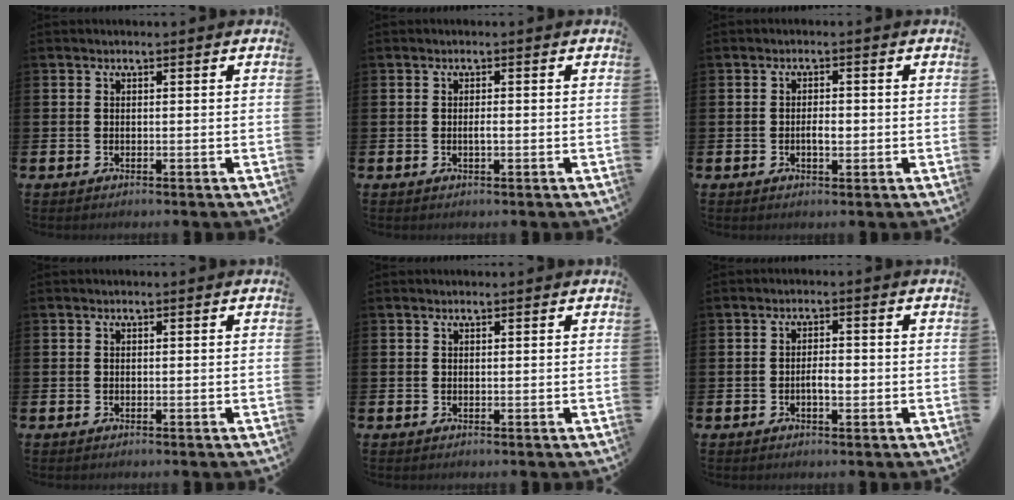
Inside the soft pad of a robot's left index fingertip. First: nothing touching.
{"total": 0.8, "force": [-0.1, 0.2, 0.8], "torque": [-0.016, -0.001, -0.001]}
{"total": 1.8, "force": [-0.2, 0.9, 1.6], "torque": [-0.014, -0.002, -0.008]}
{"total": 0.0}
{"total": 0.5, "force": [0.5, 0.1, 0.1], "torque": [0.003, -0.001, 0.008]}
{"total": 2.2, "force": [-0.4, 0.9, 1.9], "torque": [-0.021, -0.001, -0.012]}